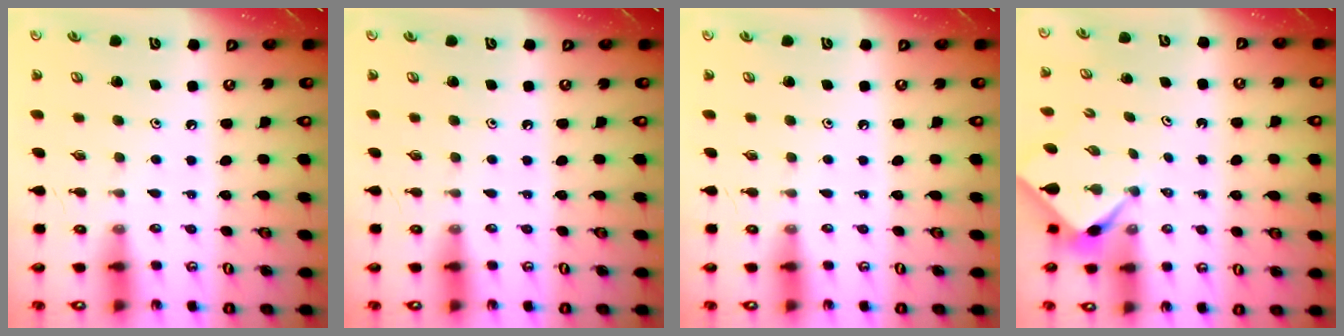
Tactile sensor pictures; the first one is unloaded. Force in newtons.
{"total": 0.0}
{"total": 0.0}
{"total": 2.4, "press": 2.4, "slide": 0.1}